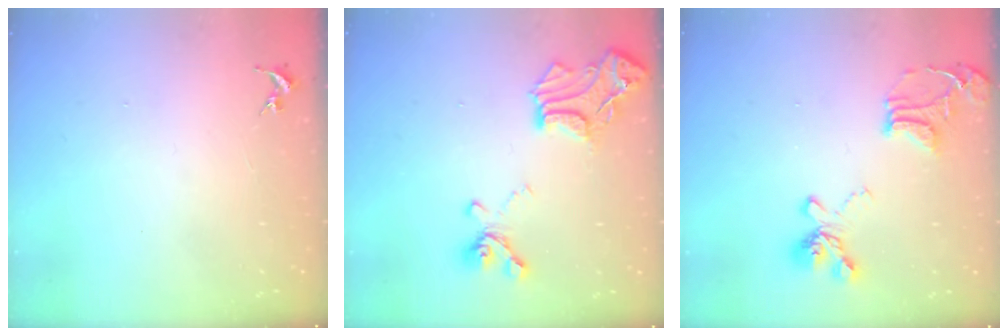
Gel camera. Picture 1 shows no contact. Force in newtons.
{"total": 16.9, "press": 16.9, "slide": 1.4}
{"total": 18.4, "press": 18.3, "slide": 1.8}